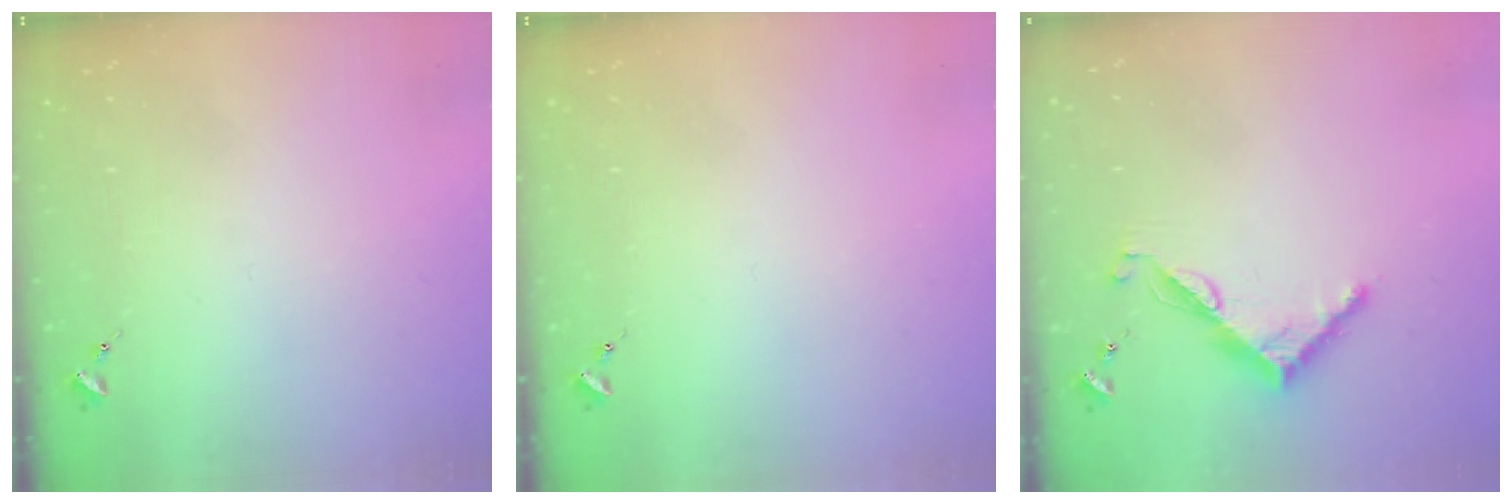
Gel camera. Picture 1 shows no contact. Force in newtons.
{"total": 0.0}
{"total": 7.5, "press": 7.4, "slide": 0.6}